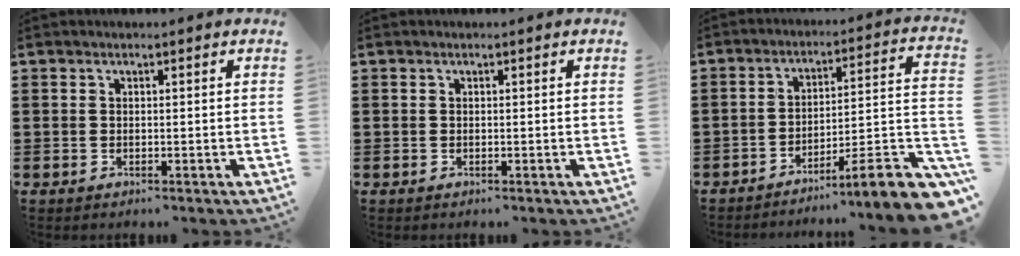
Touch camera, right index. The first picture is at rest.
{"total": 0.0}
{"total": 7.9, "force": [-5.7, 0.1, 5.4], "torque": [-0.083, -0.008, -0.112]}